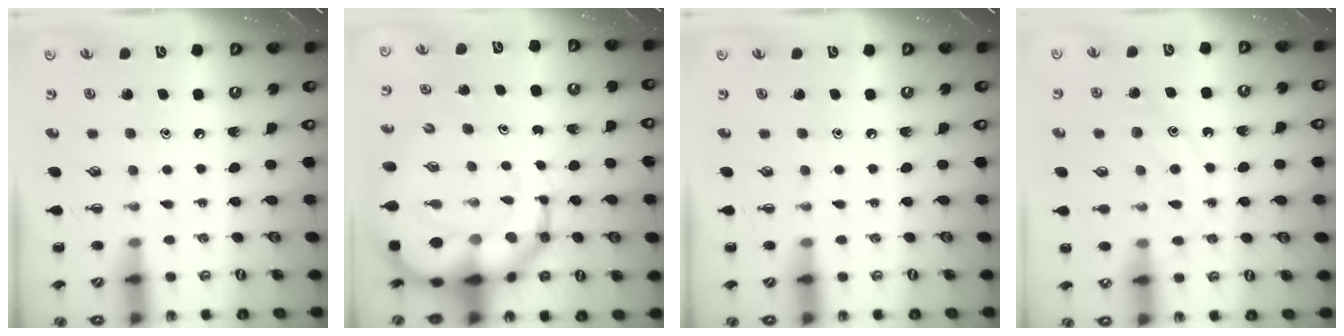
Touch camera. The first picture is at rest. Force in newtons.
{"total": 15.1, "press": 14.6, "slide": 3.9}
{"total": 0.0}
{"total": 11.9, "press": 11.9, "slide": 0.4}